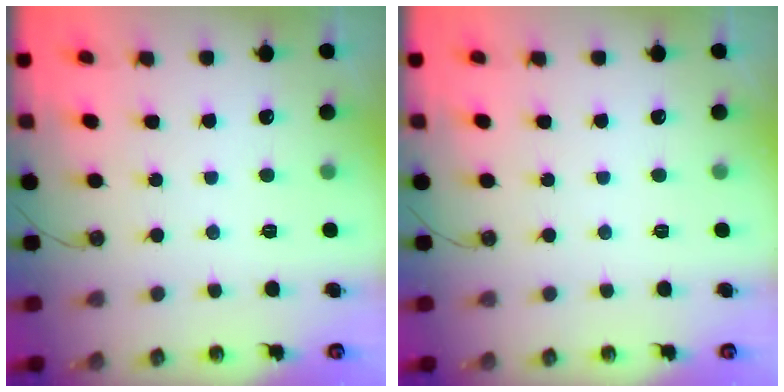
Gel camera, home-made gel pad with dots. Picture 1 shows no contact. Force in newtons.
{"total": 0.0}